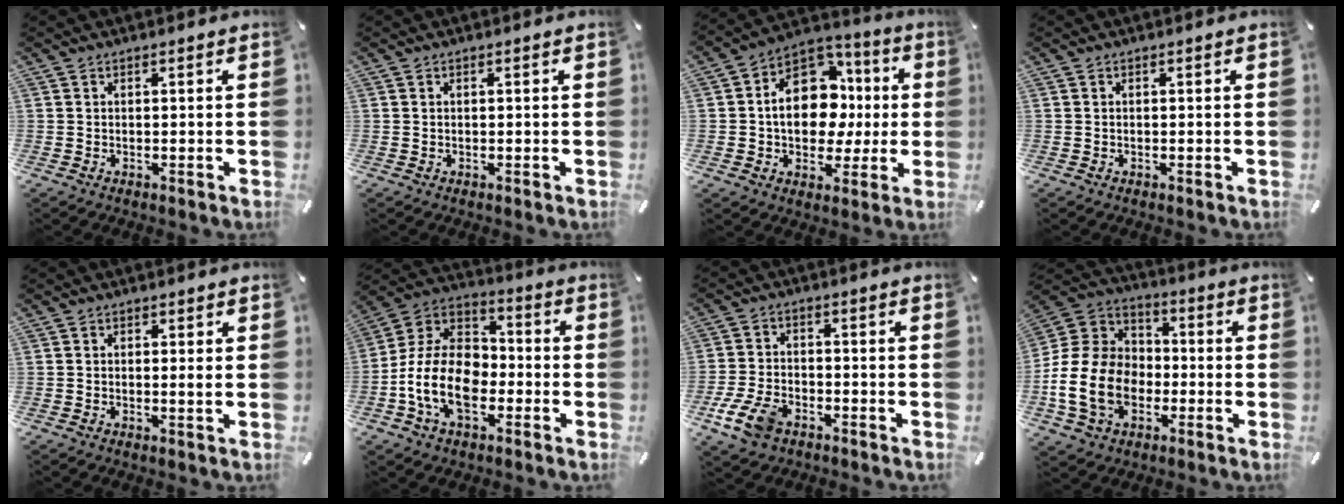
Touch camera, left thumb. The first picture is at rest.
{"total": 0.0}
{"total": 16.3, "force": [0.2, 12.5, 10.4], "torque": [-0.171, 0.002, 0.010]}
{"total": 0.0}
{"total": 1.4, "force": [0.1, 0.5, 1.3], "torque": [-0.017, -0.003, -0.001]}
{"total": 15.0, "force": [-5.5, 10.3, 9.5], "torque": [-0.224, 0.021, -0.106]}
{"total": 8.7, "force": [-4.5, 5.4, 5.1], "torque": [-0.120, 0.011, -0.084]}
{"total": 17.2, "force": [-4.6, 13.6, 9.4], "torque": [-0.217, 0.026, -0.085]}